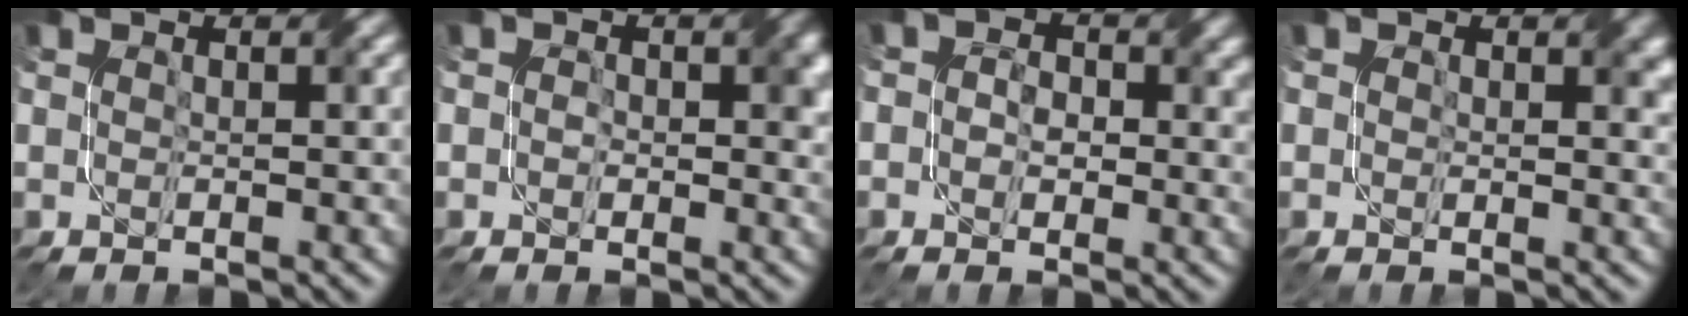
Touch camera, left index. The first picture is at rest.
{"total": 2.6, "force": [0.3, 1.7, 1.9], "torque": [-0.019, -0.001, -0.001]}
{"total": 3.1, "force": [0.3, 2.4, 1.9], "torque": [-0.023, -0.001, -0.007]}
{"total": 2.2, "force": [1.0, 1.5, 1.2], "torque": [-0.013, -0.004, 0.010]}